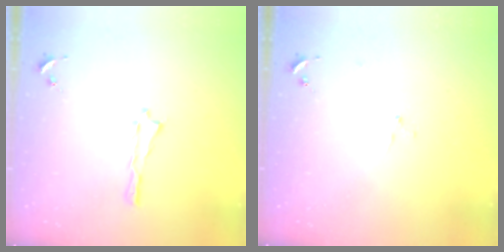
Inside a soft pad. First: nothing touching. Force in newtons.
{"total": 2.9, "press": 2.9, "slide": 0.3}